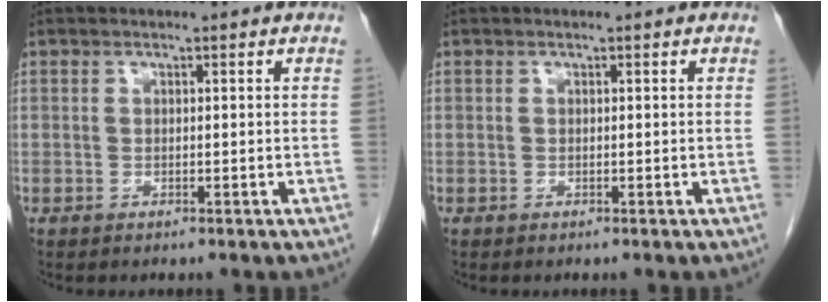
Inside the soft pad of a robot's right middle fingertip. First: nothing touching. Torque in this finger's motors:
{"motor_torque": [0.00, 0.00, 0.00, 0.00]}